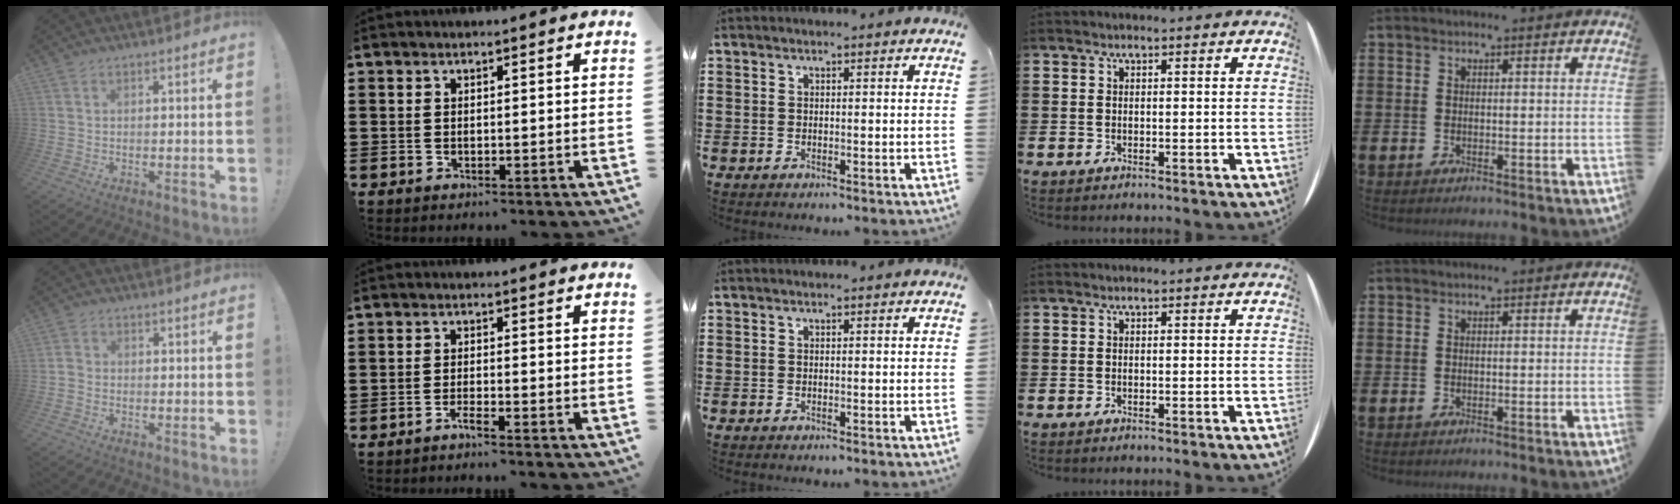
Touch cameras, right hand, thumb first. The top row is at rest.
{"thumb": {"total": 1.5, "force": [-0.8, 1.0, 0.8], "torque": [-0.012, 0.007, -0.015]}, "index": {"total": 1.6, "force": [-1.4, -0.2, 0.8], "torque": [-0.015, -0.002, -0.026]}}